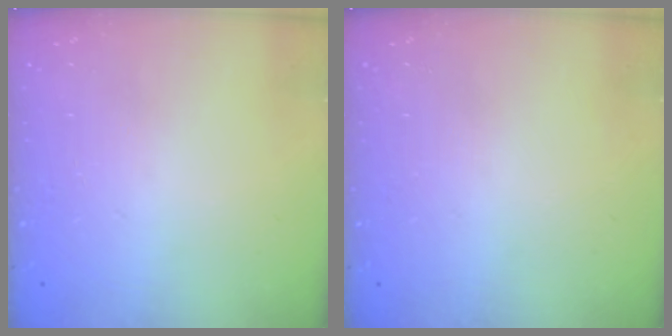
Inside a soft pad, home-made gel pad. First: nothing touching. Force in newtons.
{"total": 0.0}